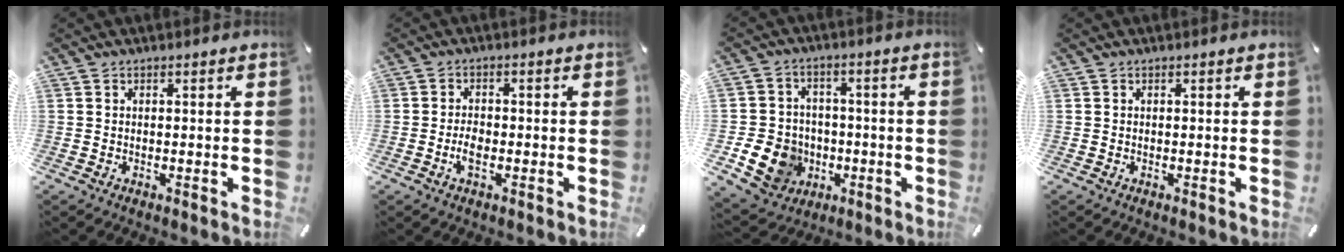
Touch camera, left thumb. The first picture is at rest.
{"total": 3.2, "force": [-1.2, 1.7, 2.5], "torque": [-0.053, 0.001, -0.020]}
{"total": 11.1, "force": [-3.5, 9.7, 4.2], "torque": [-0.096, 0.026, -0.056]}
{"total": 0.0}